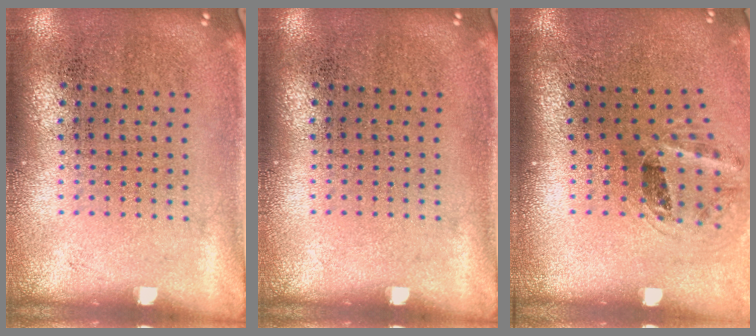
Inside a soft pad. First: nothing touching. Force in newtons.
{"total": 0.0}
{"total": 1.3, "press": 1.0, "slide": 0.9}